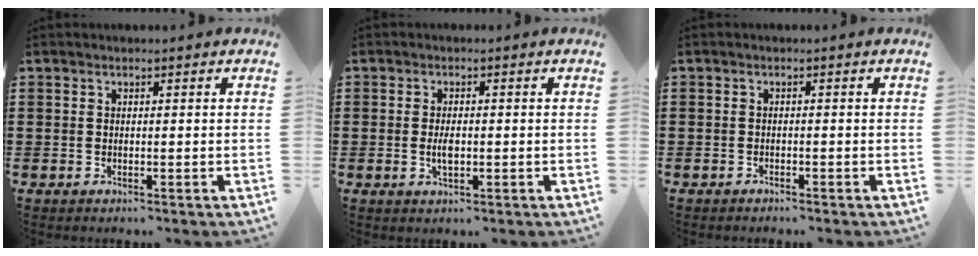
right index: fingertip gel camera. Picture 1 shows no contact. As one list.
[{"total": 2.8, "force": [-0.2, 1.0, 2.6], "torque": [-0.055, -0.002, -0.006]}, {"total": 0.9, "force": [-0.9, 0.0, 0.1], "torque": [-0.005, -0.003, -0.017]}]